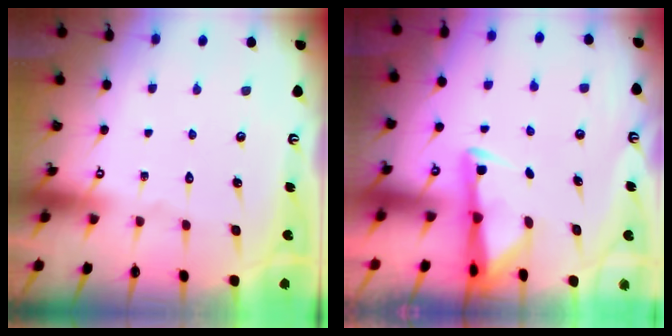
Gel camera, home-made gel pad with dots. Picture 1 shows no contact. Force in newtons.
{"total": 3.0, "press": 3.0, "slide": 0.5}